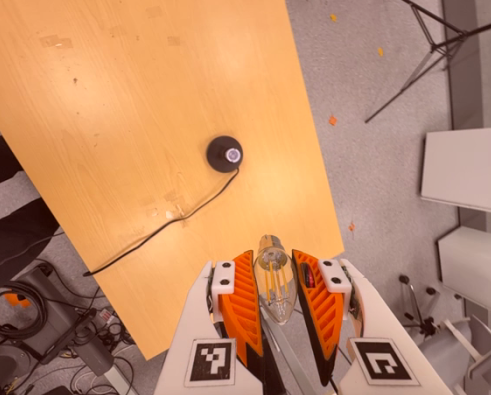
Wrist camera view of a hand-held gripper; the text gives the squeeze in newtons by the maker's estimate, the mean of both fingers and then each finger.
{"total": 8.4, "left": 7.6, "right": 9.3}